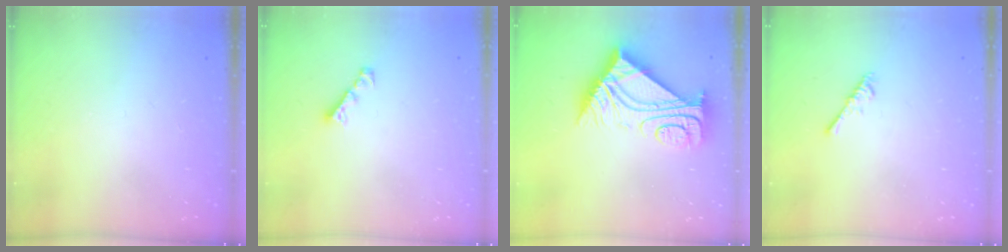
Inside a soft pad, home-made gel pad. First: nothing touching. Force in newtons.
{"total": 2.4, "press": 2.4, "slide": 0.1}
{"total": 11.2, "press": 11.2, "slide": 1.0}
{"total": 2.2, "press": 2.1, "slide": 0.5}